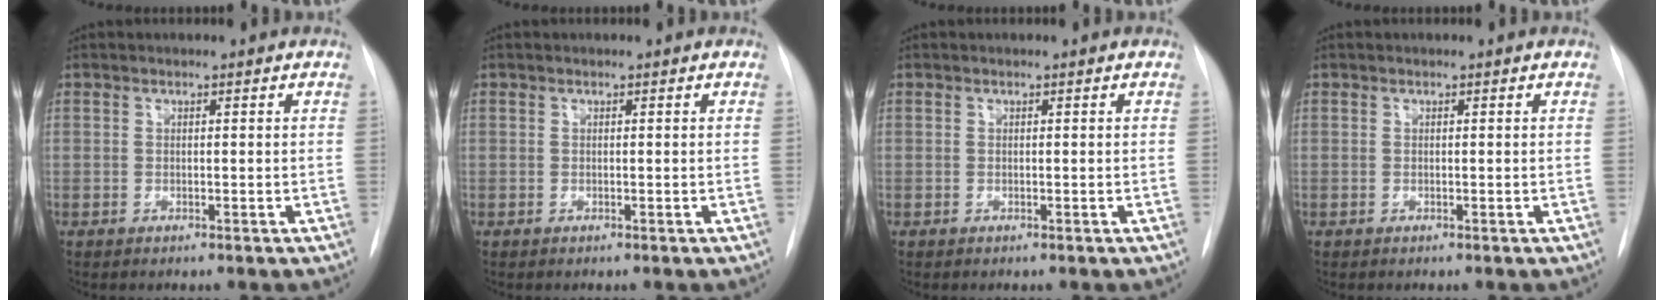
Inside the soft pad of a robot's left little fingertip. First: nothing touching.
{"total": 0.0}
{"total": 0.0}
{"total": 0.0}